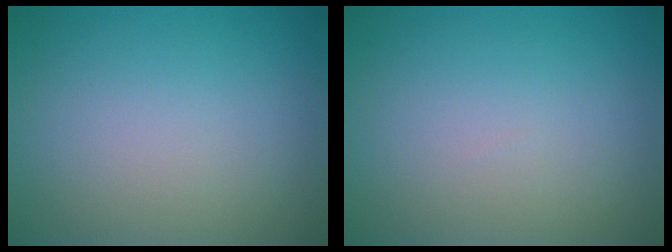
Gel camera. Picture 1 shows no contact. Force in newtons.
{"total": 0.0}